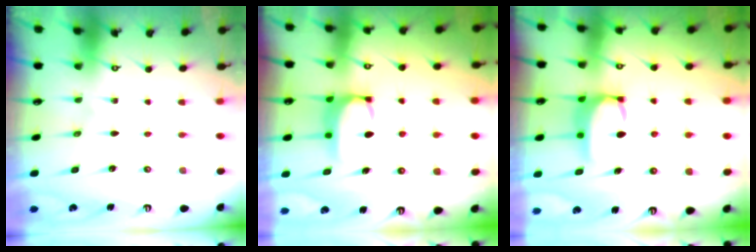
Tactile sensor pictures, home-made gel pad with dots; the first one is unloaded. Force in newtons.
{"total": 2.4, "press": 2.4, "slide": 0.6}
{"total": 3.1, "press": 3.1, "slide": 0.4}